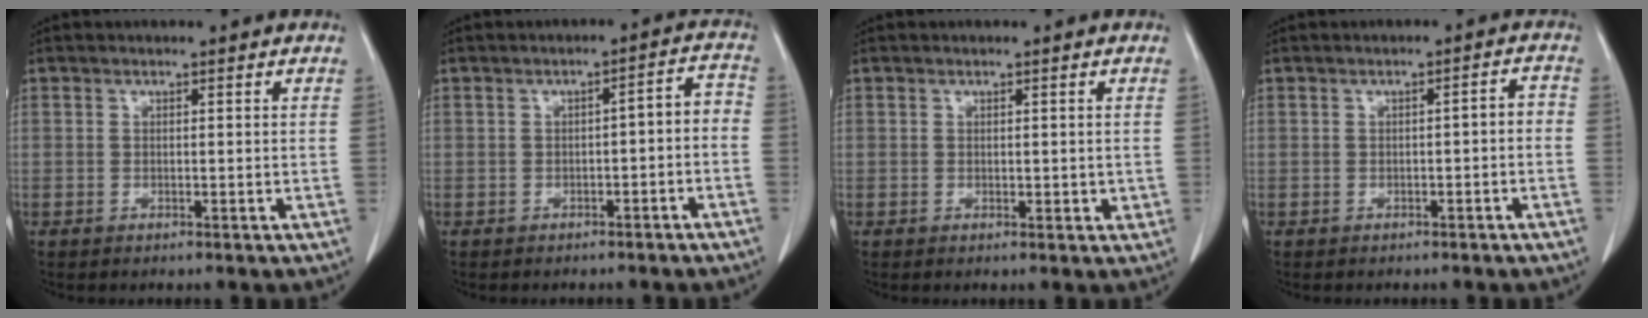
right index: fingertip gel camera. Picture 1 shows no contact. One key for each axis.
{"total": 4.5, "fx": -1.9, "fy": 1.6, "fz": 3.7, "tx": -0.044, "ty": 0.027, "tz": -0.021}
{"total": 1.4, "fx": 0.1, "fy": 0.8, "fz": 1.2, "tx": -0.015, "ty": -0.004, "tz": 0.005}
{"total": 2.2, "fx": -0.8, "fy": 0.7, "fz": 1.9, "tx": -0.026, "ty": 0.011, "tz": -0.008}